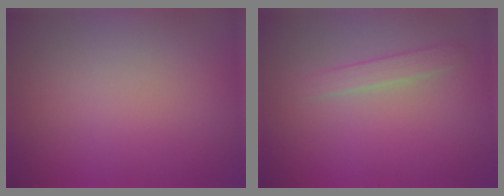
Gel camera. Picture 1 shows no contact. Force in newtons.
{"total": 1.4, "press": 1.4, "slide": 0.1}